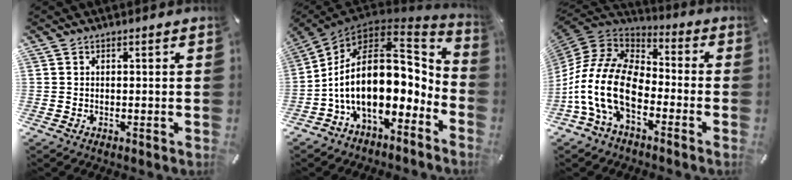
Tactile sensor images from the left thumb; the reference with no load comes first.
{"total": 22.6, "force": [-1.6, 14.0, 17.7], "torque": [-0.327, -0.032, -0.026]}
{"total": 19.4, "force": [-8.3, 11.5, 13.2], "torque": [-0.291, 0.027, -0.150]}